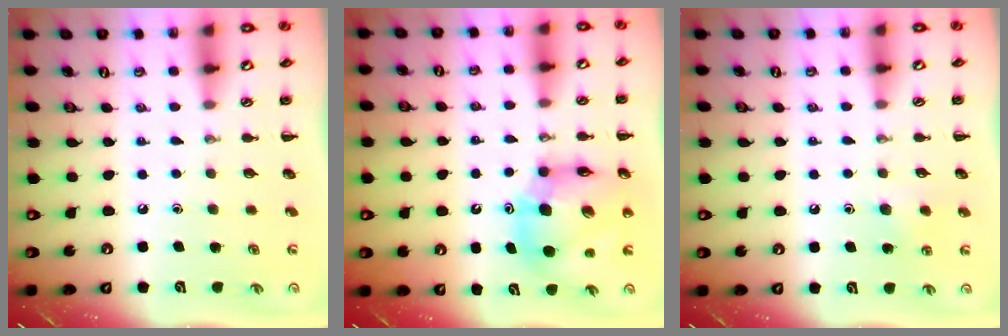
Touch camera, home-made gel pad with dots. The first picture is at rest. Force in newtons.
{"total": 12.9, "press": 12.3, "slide": 3.9}
{"total": 5.9, "press": 5.7, "slide": 1.4}